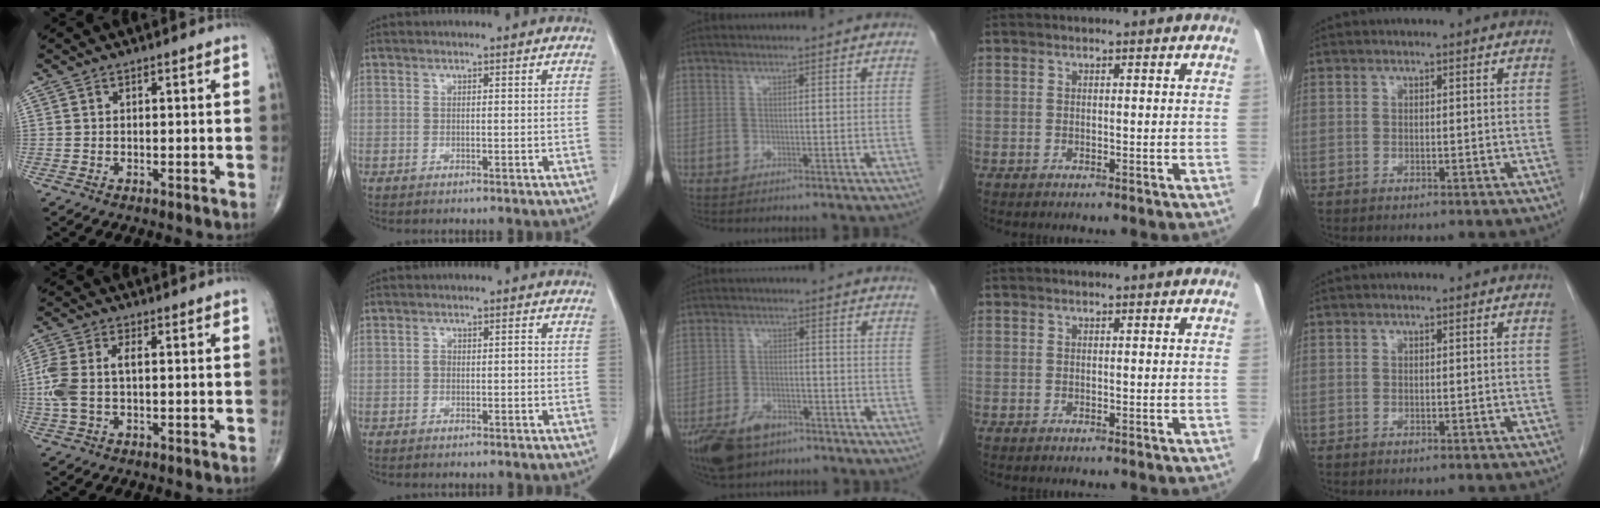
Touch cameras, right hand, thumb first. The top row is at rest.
{"thumb": {"total": 8.3, "force": [0.2, 4.4, 7.1], "torque": [-0.194, 0.017, 0.004]}, "index": {"total": 1.6, "force": [-0.4, 0.8, 1.3], "torque": [-0.020, 0.004, -0.006]}, "middle": {"total": 8.1, "force": [-5.5, 4.1, 4.4], "torque": [-0.082, -0.006, -0.092]}}